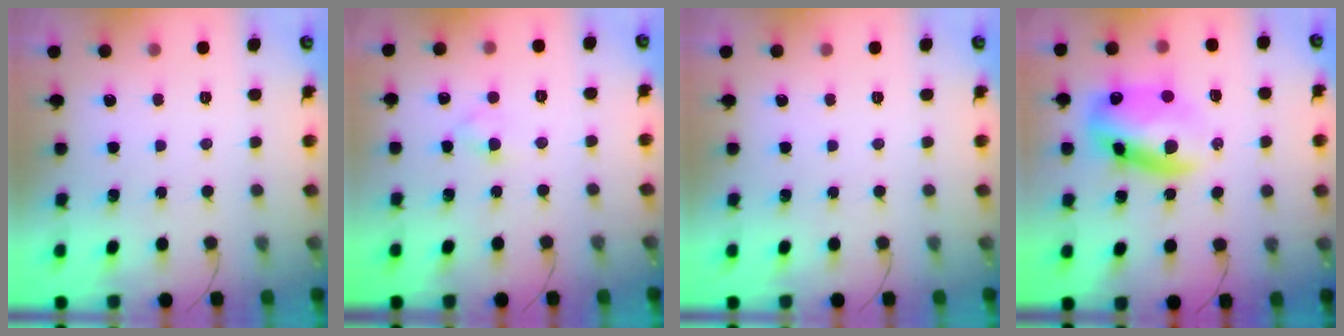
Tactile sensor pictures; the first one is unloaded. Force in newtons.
{"total": 2.6, "press": 2.4, "slide": 1.1}
{"total": 0.0}
{"total": 12.9, "press": 12.5, "slide": 3.1}